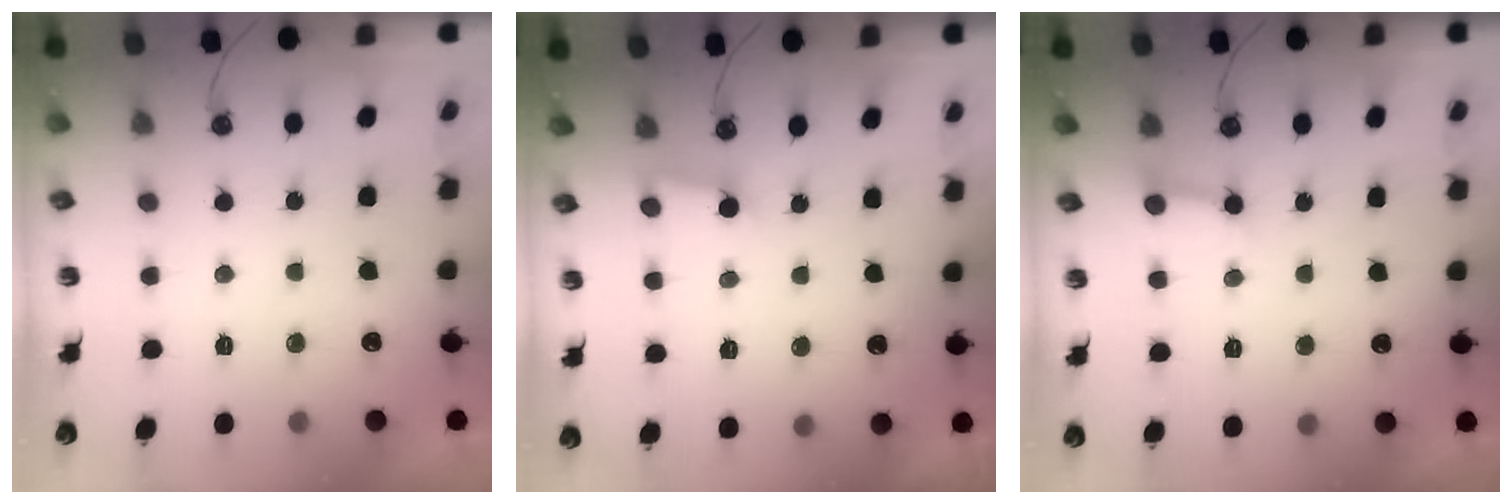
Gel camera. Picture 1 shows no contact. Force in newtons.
{"total": 2.6, "press": 2.6, "slide": 0.3}
{"total": 3.0, "press": 3.0, "slide": 0.3}